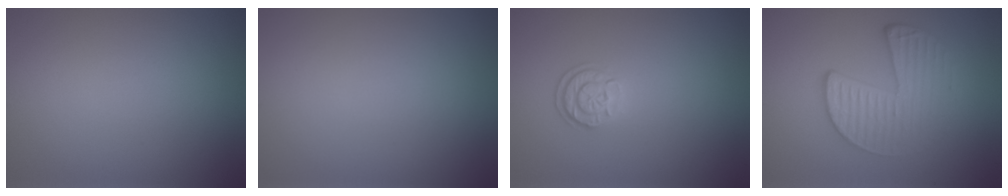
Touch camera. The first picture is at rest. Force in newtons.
{"total": 0.0}
{"total": 1.8, "press": 1.5, "slide": 0.9}
{"total": 4.6, "press": 3.0, "slide": 3.5}